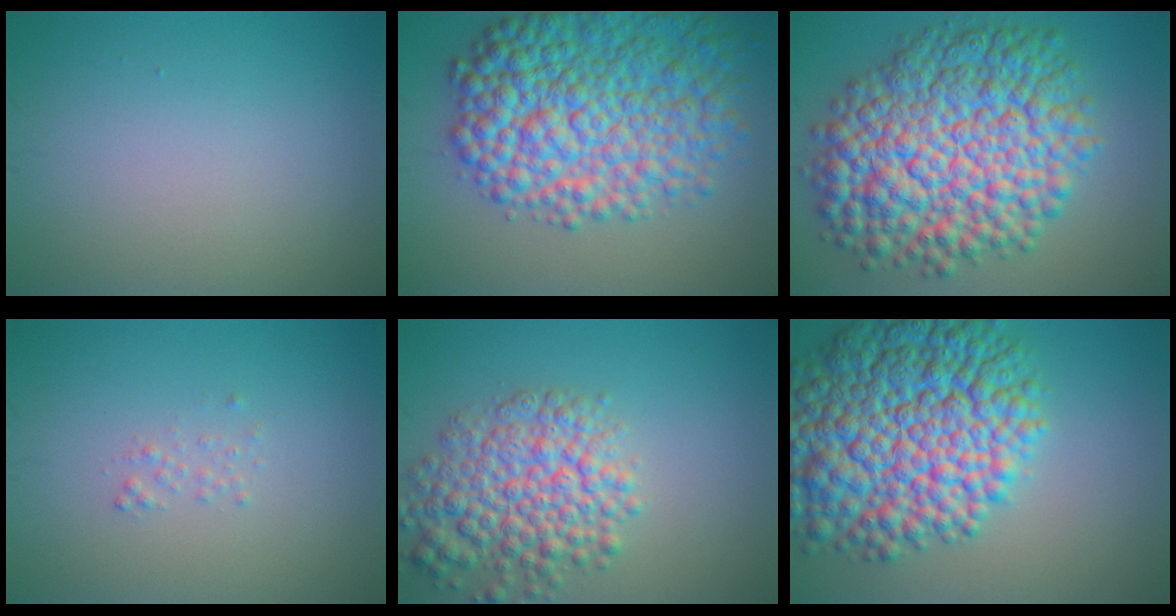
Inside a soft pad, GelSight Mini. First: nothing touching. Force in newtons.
{"total": 11.4, "press": 11.4, "slide": 0.3}
{"total": 14.3, "press": 14.3, "slide": 0.3}
{"total": 0.7, "press": 0.7, "slide": 0.1}
{"total": 6.7, "press": 6.7, "slide": 0.3}
{"total": 14.1, "press": 14.1, "slide": 0.3}